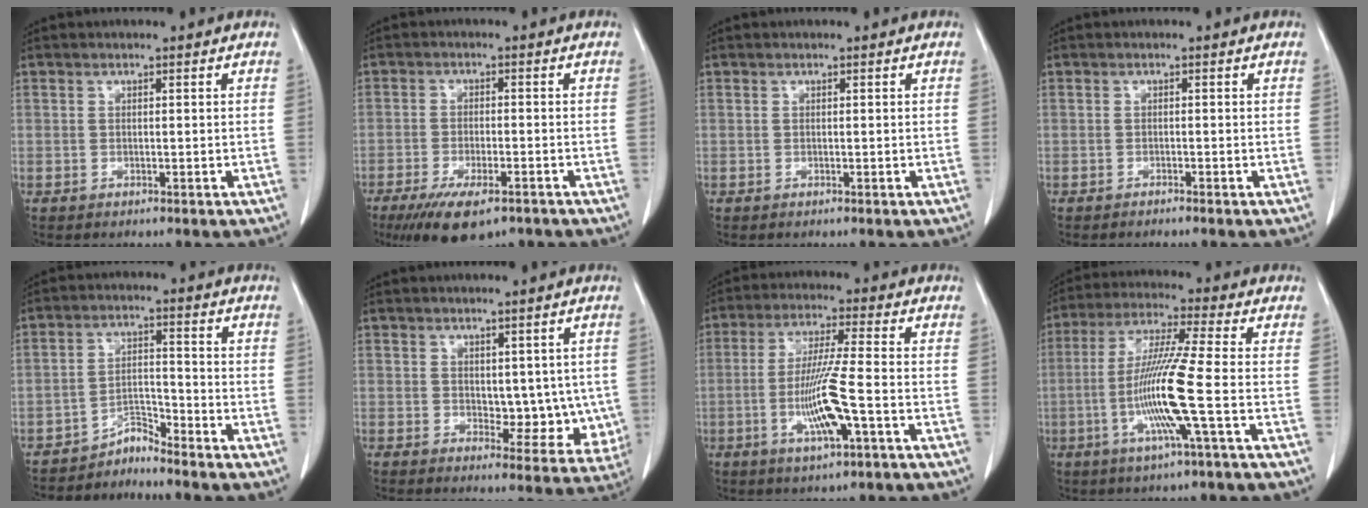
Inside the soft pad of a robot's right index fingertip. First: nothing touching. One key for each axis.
{"total": 9.5, "fx": -6.4, "fy": 2.9, "fz": 6.4, "tx": -0.107, "ty": -0.017, "tz": -0.101}
{"total": 0.0}
{"total": 1.1, "fx": -1.0, "fy": -0.2, "fz": 0.4, "tx": -0.008, "ty": 0.001, "tz": -0.014}
{"total": 3.2, "fx": -3.2, "fy": 0.2, "fz": -0.4, "tx": 0.017, "ty": 0.000, "tz": -0.054}
{"total": 7.1, "fx": 0.5, "fy": 4.3, "fz": 5.7, "tx": -0.047, "ty": -0.004, "tz": 0.016}
{"total": 9.7, "fx": -2.8, "fy": 0.0, "fz": 9.3, "tx": -0.184, "ty": -0.010, "tz": -0.053}
{"total": 11.8, "fx": -2.8, "fy": -1.3, "fz": 11.4, "tx": -0.228, "ty": -0.014, "tz": -0.061}